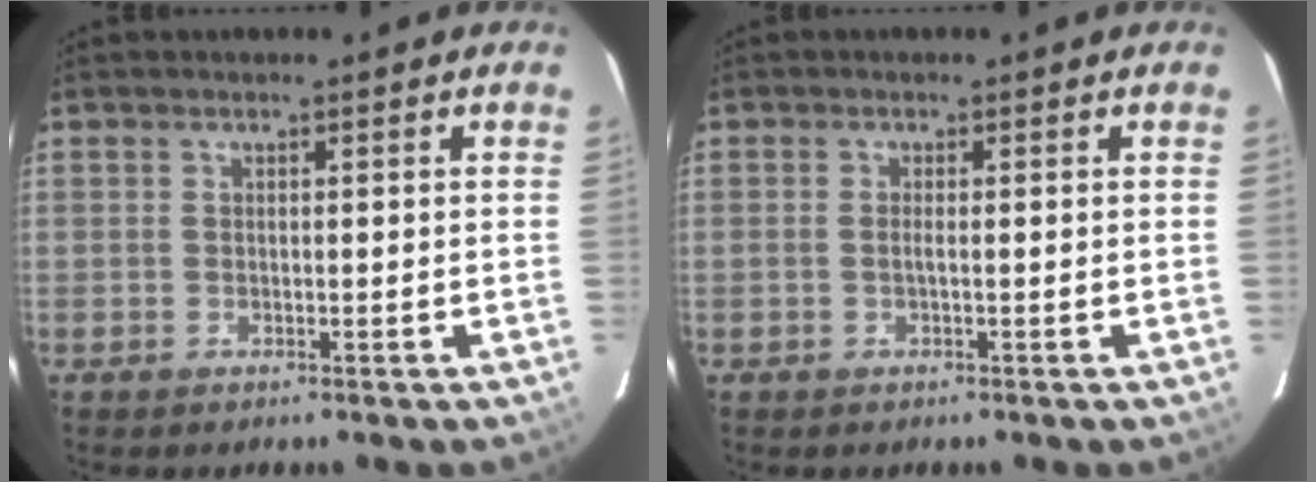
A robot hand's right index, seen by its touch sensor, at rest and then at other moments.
{"total": 1.0, "force": [-0.3, -0.1, 0.9], "torque": [-0.018, 0.001, -0.007]}